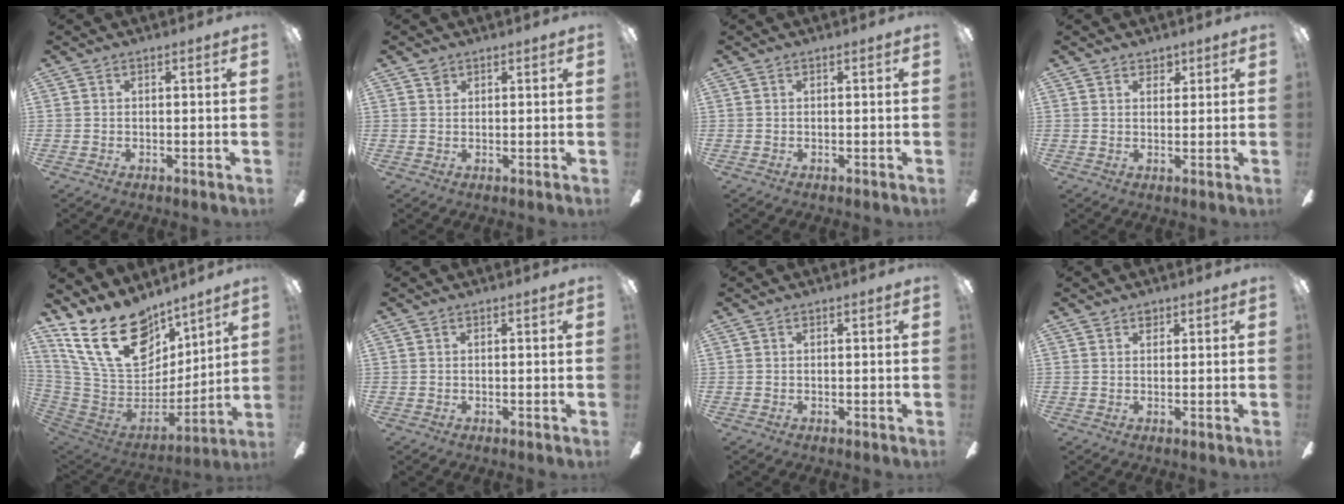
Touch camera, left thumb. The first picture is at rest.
{"total": 1.3, "force": [1.0, 0.8, 0.2], "torque": [-0.006, 0.000, 0.019]}
{"total": 0.0}
{"total": 2.5, "force": [1.8, 1.7, 0.6], "torque": [0.001, -0.005, 0.030]}
{"total": 25.5, "force": [15.8, 14.3, 14.0], "torque": [-0.258, -0.095, 0.292]}
{"total": 0.0}
{"total": 0.0}
{"total": 1.6, "force": [1.2, 1.0, 0.4], "torque": [-0.002, -0.002, 0.021]}